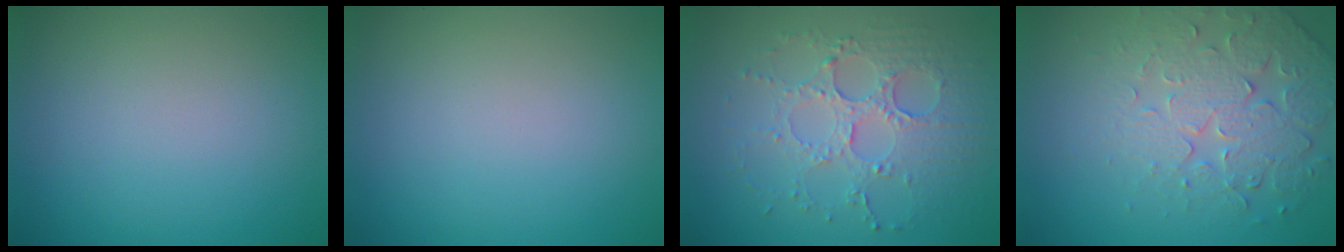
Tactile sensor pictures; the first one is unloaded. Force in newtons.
{"total": 0.0}
{"total": 4.0, "press": 3.6, "slide": 1.7}
{"total": 4.1, "press": 3.9, "slide": 1.3}